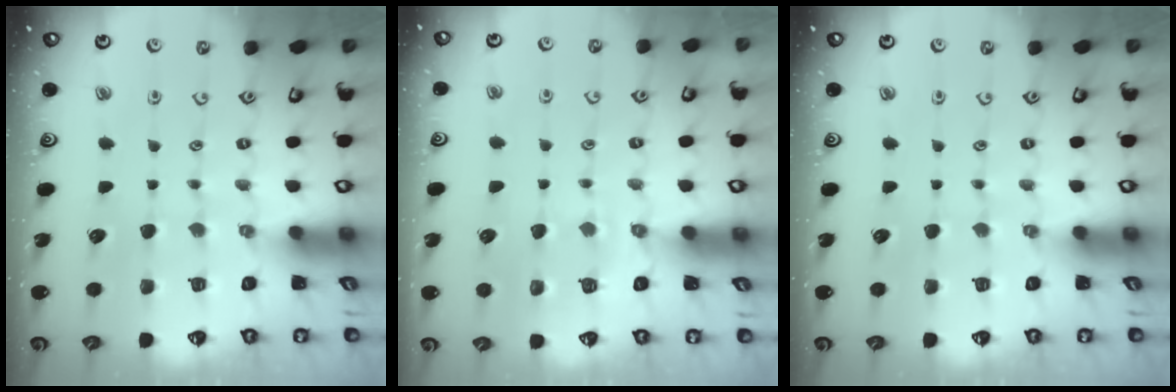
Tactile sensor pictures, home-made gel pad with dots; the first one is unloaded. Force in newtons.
{"total": 3.0, "press": 2.6, "slide": 1.5}
{"total": 0.0}